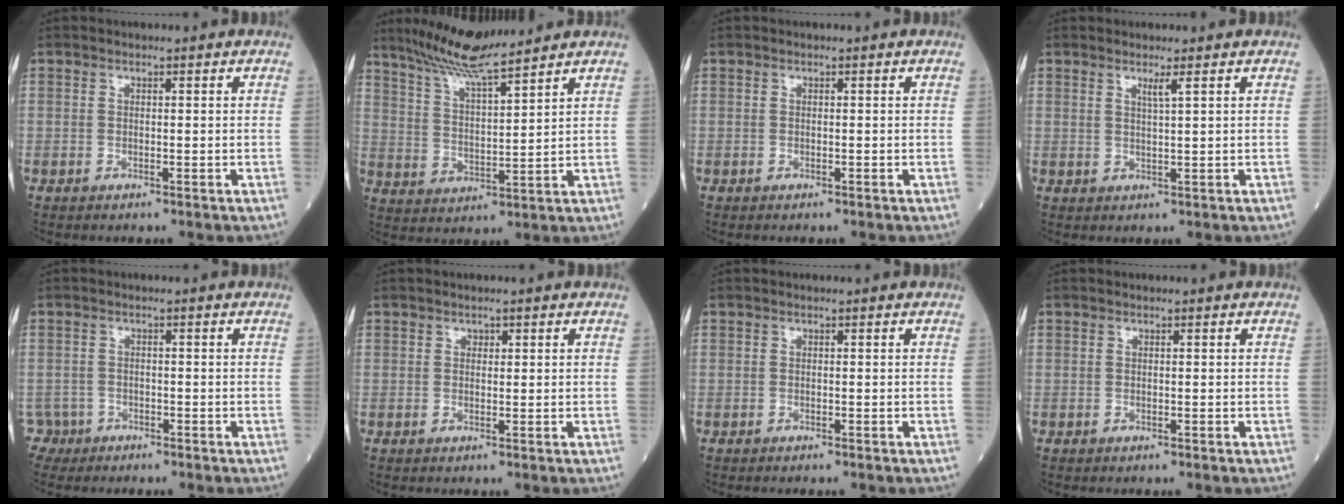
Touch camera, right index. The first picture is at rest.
{"total": 9.4, "force": [8.4, -0.3, 4.3], "torque": [-0.091, -0.002, 0.159]}
{"total": 0.0}
{"total": 1.3, "force": [0.8, -0.4, 0.9], "torque": [-0.025, -0.009, 0.016]}
{"total": 3.4, "force": [-2.5, 2.2, -0.7], "torque": [0.010, 0.004, -0.048]}
{"total": 0.8, "force": [0.4, 0.6, 0.4], "torque": [-0.007, 0.001, 0.005]}
{"total": 0.8, "force": [-0.7, 0.2, 0.4], "torque": [-0.012, -0.003, -0.009]}
{"total": 0.0}